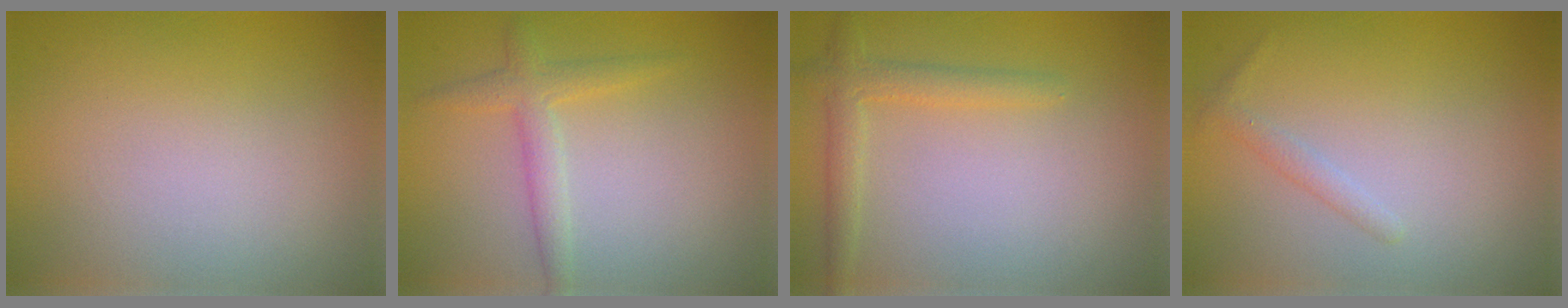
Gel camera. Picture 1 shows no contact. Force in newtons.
{"total": 2.3, "press": 2.3, "slide": 0.1}
{"total": 2.3, "press": 2.3, "slide": 0.2}
{"total": 1.1, "press": 1.1, "slide": 0.1}